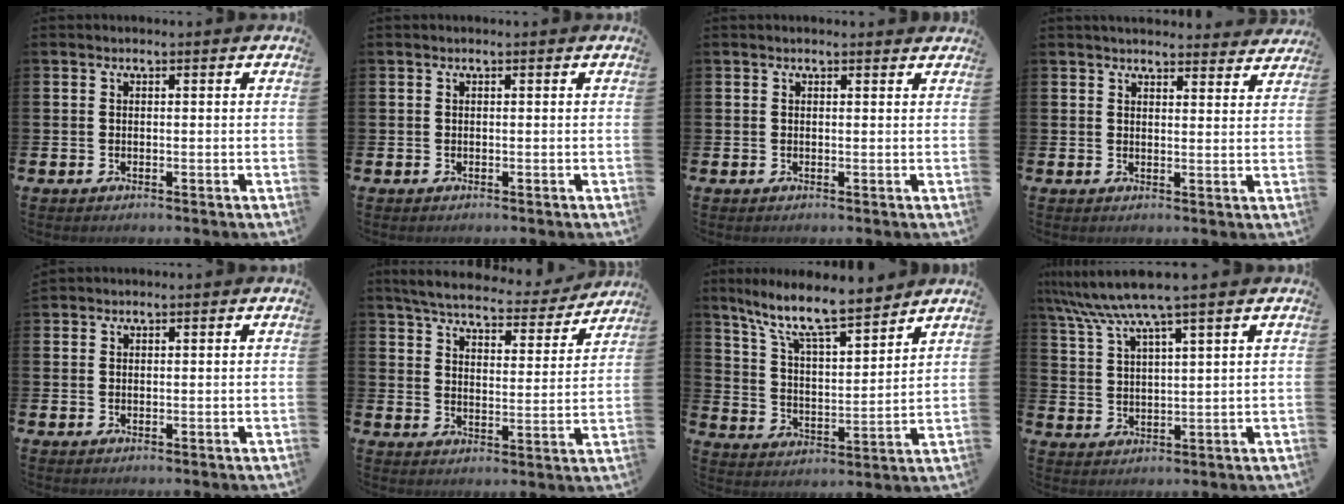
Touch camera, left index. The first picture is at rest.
{"total": 0.0}
{"total": 0.6, "force": [0.6, 0.1, 0.2], "torque": [-0.003, 0.002, 0.010]}
{"total": 3.8, "force": [3.8, 0.6, 0.4], "torque": [-0.005, -0.022, 0.068]}
{"total": 1.0, "force": [1.0, 0.2, -0.1], "torque": [0.002, 0.002, 0.019]}
{"total": 5.8, "force": [5.5, 1.0, 1.7], "torque": [-0.057, -0.038, 0.090]}
{"total": 10.0, "force": [8.9, 1.4, 4.4], "torque": [-0.111, -0.057, 0.152]}
{"total": 7.2, "force": [6.0, 0.1, 4.0], "torque": [-0.099, -0.019, 0.105]}